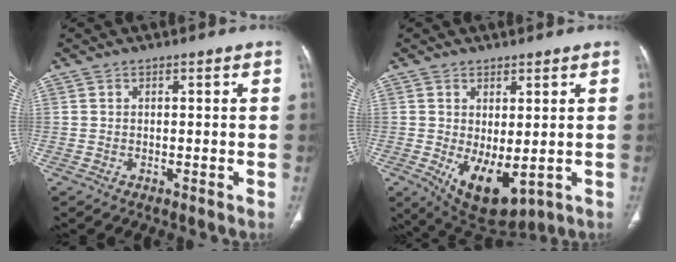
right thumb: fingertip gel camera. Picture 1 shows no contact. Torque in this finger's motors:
{"motor_torque": [0.43, 1.88, 0.53, 0.78, 0.30]}